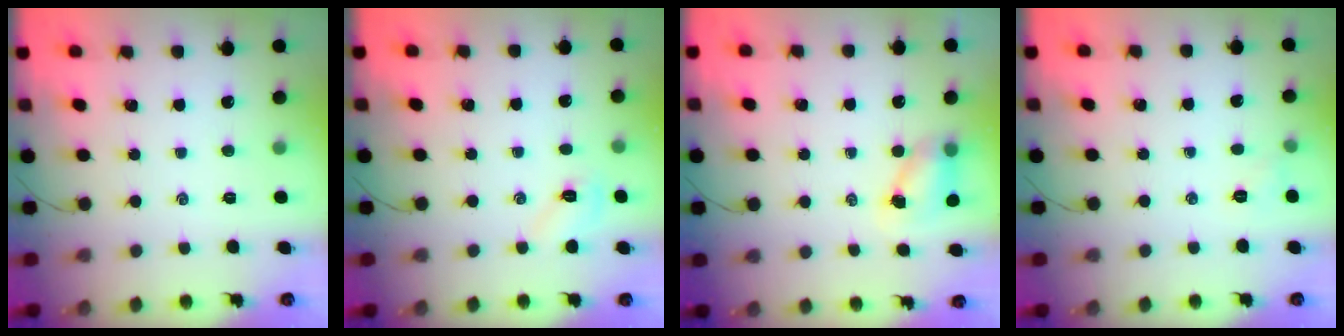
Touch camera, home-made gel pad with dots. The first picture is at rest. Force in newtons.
{"total": 7.0, "press": 6.8, "slide": 1.5}
{"total": 5.5, "press": 5.5, "slide": 0.5}
{"total": 3.7, "press": 3.6, "slide": 1.1}